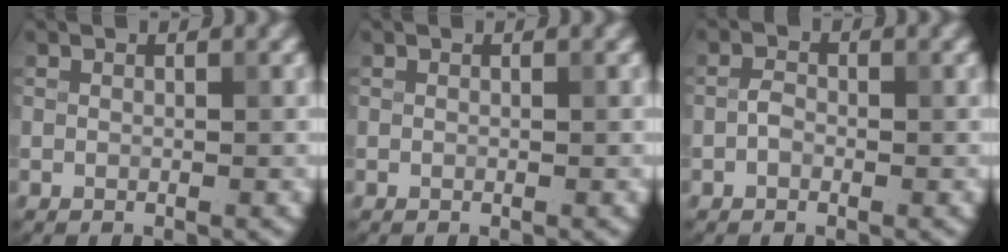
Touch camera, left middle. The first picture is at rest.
{"total": 0.0}
{"total": 1.2, "force": [-0.5, 0.8, 0.7], "torque": [-0.015, 0.003, -0.014]}